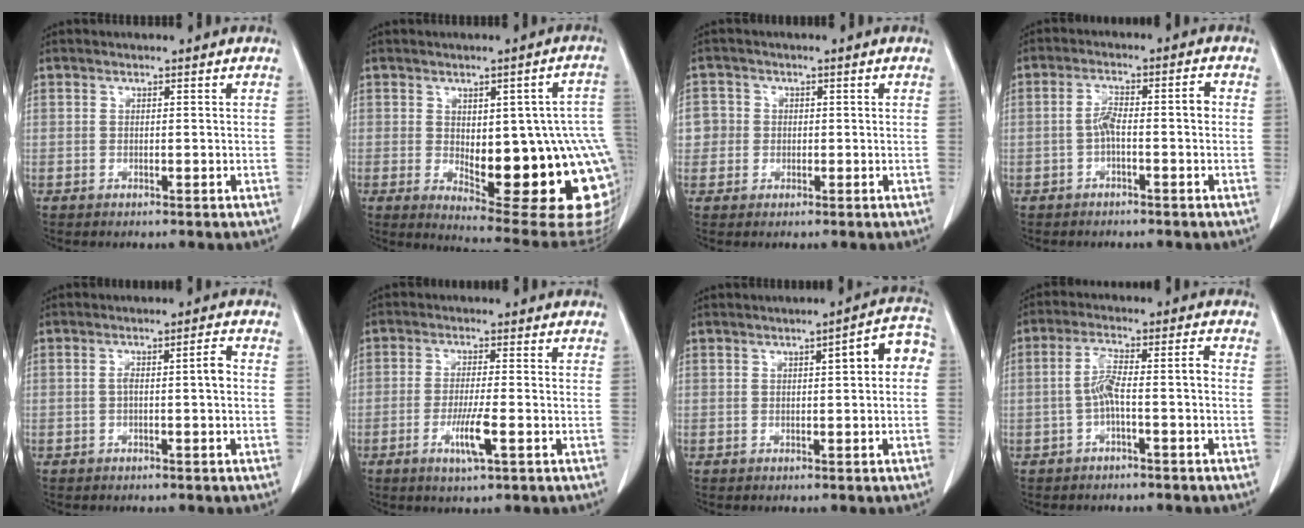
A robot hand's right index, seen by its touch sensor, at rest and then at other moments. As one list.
[{"total": 22.4, "force": [-3.5, 6.4, 21.1], "torque": [-0.194, 0.010, -0.019]}, {"total": 3.3, "force": [0.1, 3.3, 0.1], "torque": [0.014, 0.010, 0.000]}, {"total": 4.7, "force": [-0.8, 1.1, 4.5], "torque": [-0.084, 0.022, -0.013]}, {"total": 3.3, "force": [-0.2, 0.4, 3.3], "torque": [-0.057, 0.012, -0.002]}, {"total": 5.3, "force": [-2.0, 0.2, 4.9], "torque": [-0.095, -0.010, -0.037]}, {"total": 5.5, "force": [0.8, 1.2, 5.3], "torque": [-0.062, 0.027, 0.004]}, {"total": 5.8, "force": [-1.4, 0.8, 5.6], "torque": [-0.110, 0.026, -0.025]}]